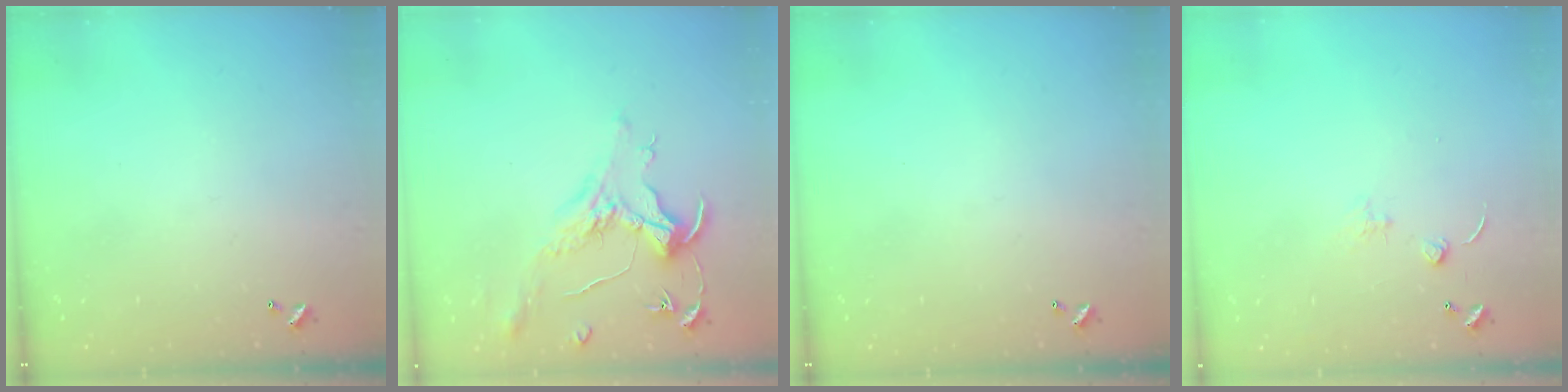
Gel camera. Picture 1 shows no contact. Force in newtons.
{"total": 1.5, "press": 1.3, "slide": 0.7}
{"total": 0.0}
{"total": 0.9, "press": 0.9, "slide": 0.3}